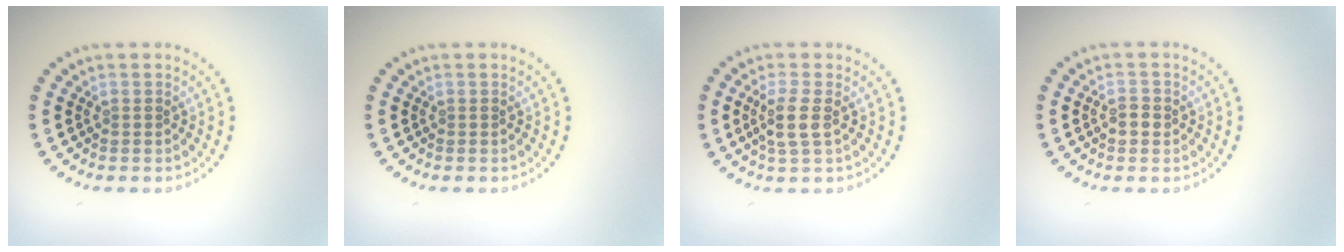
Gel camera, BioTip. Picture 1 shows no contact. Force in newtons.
{"total": 0.0}
{"total": 2.3, "press": 2.0, "slide": 1.1}
{"total": 1.3, "press": 1.3, "slide": 0.0}